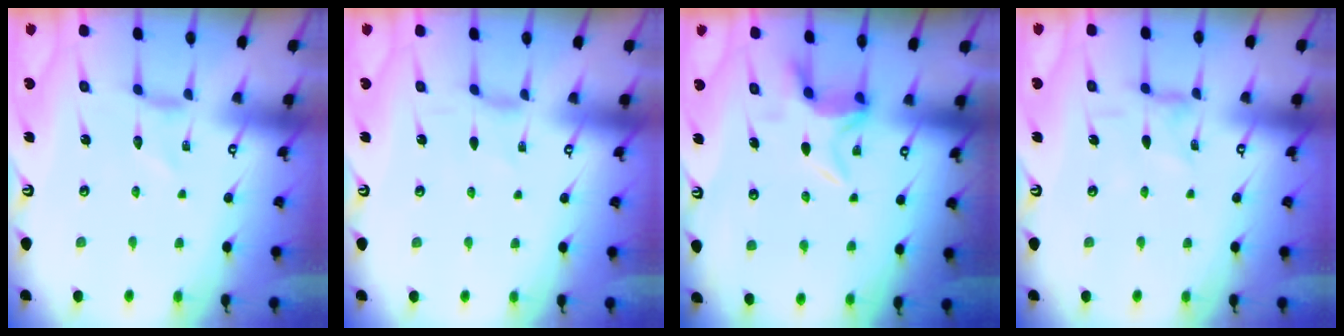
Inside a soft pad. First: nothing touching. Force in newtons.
{"total": 2.0, "press": 2.0, "slide": 0.4}
{"total": 5.3, "press": 5.1, "slide": 1.2}
{"total": 1.3, "press": 1.3, "slide": 0.2}